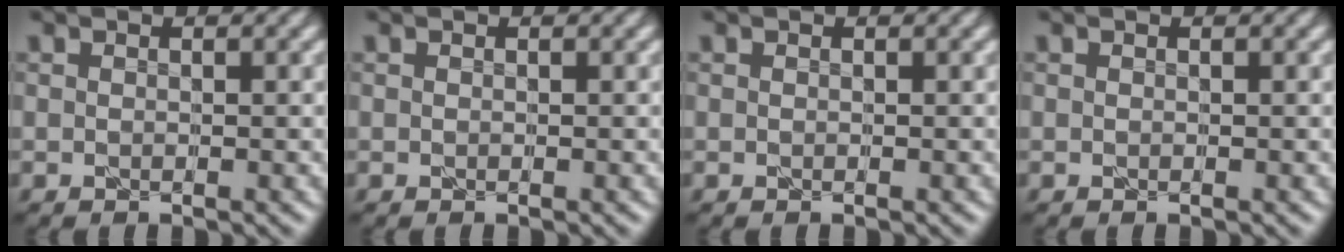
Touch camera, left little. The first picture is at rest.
{"total": 0.0}
{"total": 0.0}
{"total": 0.0}